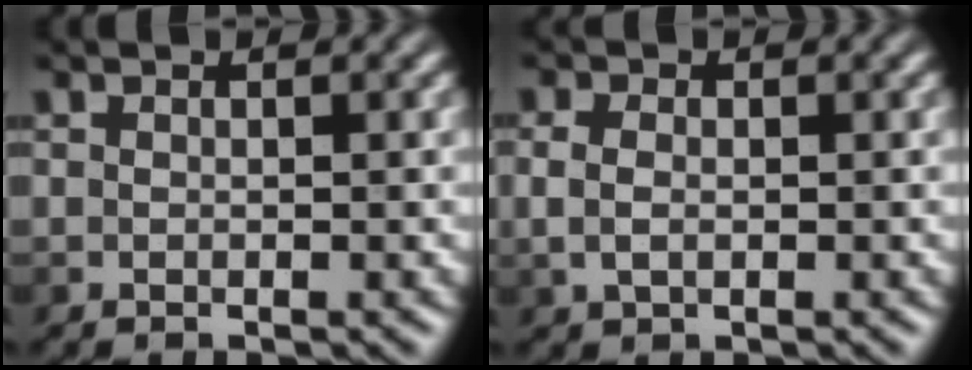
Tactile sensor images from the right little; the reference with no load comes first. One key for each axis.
{"total": 1.8, "fx": 0.1, "fy": 1.3, "fz": 1.3, "tx": -0.028, "ty": 0.003, "tz": 0.000}